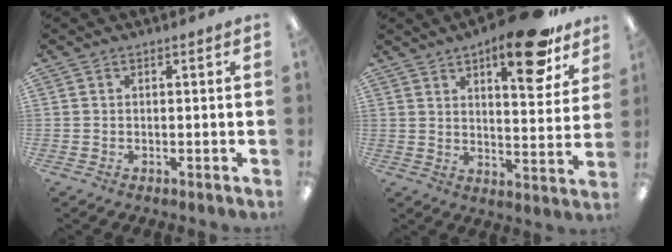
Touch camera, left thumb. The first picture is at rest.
{"total": 16.3, "force": [10.9, 5.4, 10.9], "torque": [-0.139, -0.065, 0.172]}